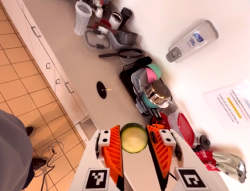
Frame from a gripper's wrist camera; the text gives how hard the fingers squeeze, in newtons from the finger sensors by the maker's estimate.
{"total": 7.6, "left": 7.4, "right": 7.8}